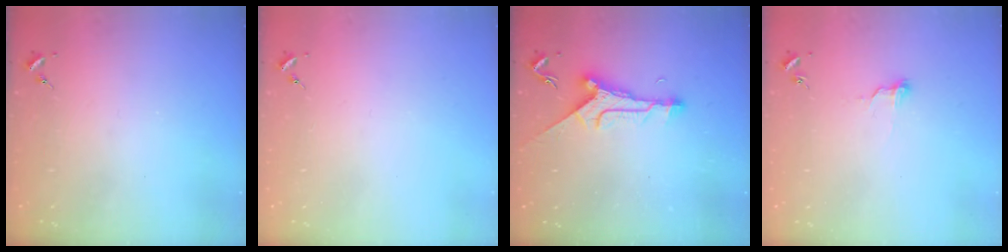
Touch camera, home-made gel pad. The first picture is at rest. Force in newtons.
{"total": 0.0}
{"total": 9.5, "press": 9.5, "slide": 0.3}
{"total": 7.7, "press": 7.6, "slide": 0.7}